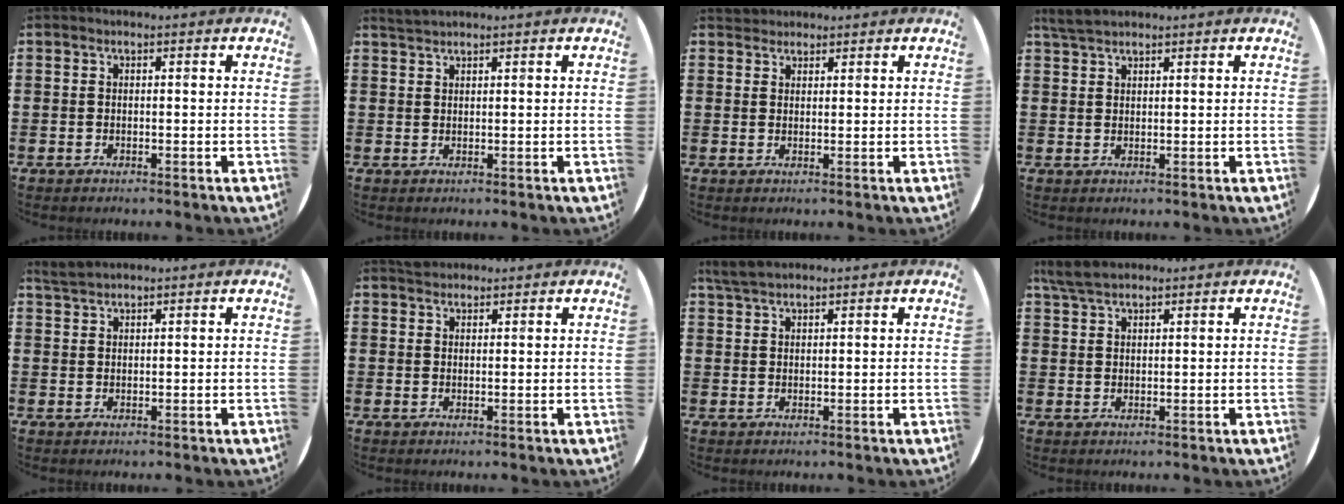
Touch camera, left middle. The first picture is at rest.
{"total": 1.3, "force": [1.3, 0.0, 0.1], "torque": [-0.003, 0.001, 0.025]}
{"total": 1.6, "force": [1.5, 0.6, -0.2], "torque": [0.001, 0.004, 0.030]}
{"total": 2.5, "force": [2.2, 0.6, 0.9], "torque": [-0.022, 0.006, 0.042]}
{"total": 1.8, "force": [1.8, 0.2, 0.3], "torque": [-0.010, 0.004, 0.035]}
{"total": 1.7, "force": [1.6, 0.6, -0.1], "torque": [0.006, 0.000, 0.031]}
{"total": 2.8, "force": [2.5, 0.7, 1.1], "torque": [-0.028, 0.005, 0.047]}
{"total": 3.9, "force": [3.3, 1.1, 1.8], "torque": [-0.042, 0.003, 0.062]}